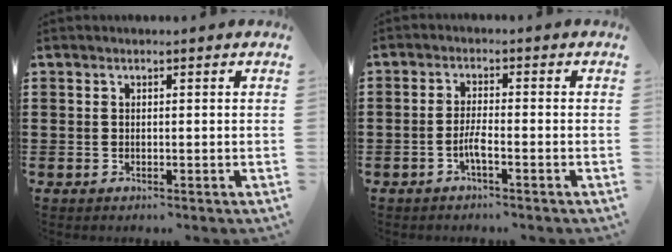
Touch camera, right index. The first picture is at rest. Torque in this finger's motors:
{"motor_torque": [1.73, 0.41, 0.48, 0.01]}